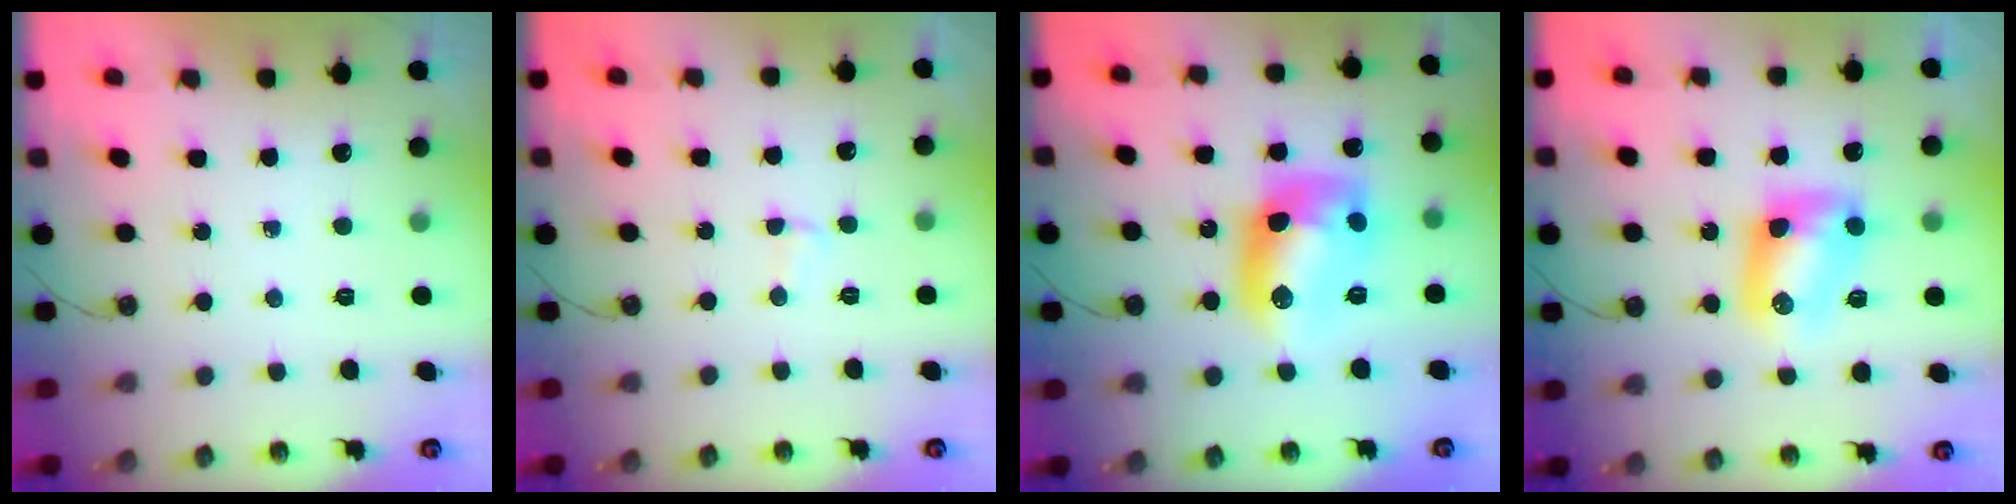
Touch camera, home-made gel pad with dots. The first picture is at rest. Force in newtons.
{"total": 2.3, "press": 2.3, "slide": 0.5}
{"total": 13.0, "press": 13.0, "slide": 0.8}
{"total": 9.0, "press": 9.0, "slide": 0.3}